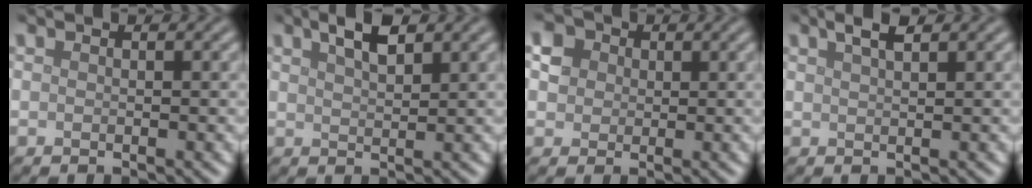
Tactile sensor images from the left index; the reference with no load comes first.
{"total": 2.8, "force": [1.9, 0.8, 1.9], "torque": [-0.035, 0.006, 0.034]}
{"total": 2.8, "force": [0.8, 2.4, 1.0], "torque": [-0.025, 0.005, 0.019]}
{"total": 2.1, "force": [1.4, 0.5, 1.4], "torque": [-0.017, 0.006, 0.021]}